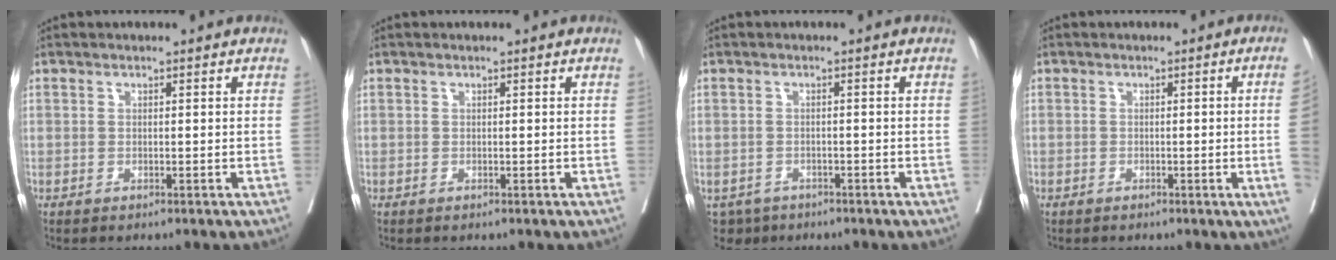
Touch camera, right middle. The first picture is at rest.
{"total": 0.0}
{"total": 4.0, "force": [-2.7, 2.9, 0.3], "torque": [0.000, 0.003, -0.042]}
{"total": 3.4, "force": [-0.6, -1.3, 3.1], "torque": [-0.035, -0.006, -0.008]}